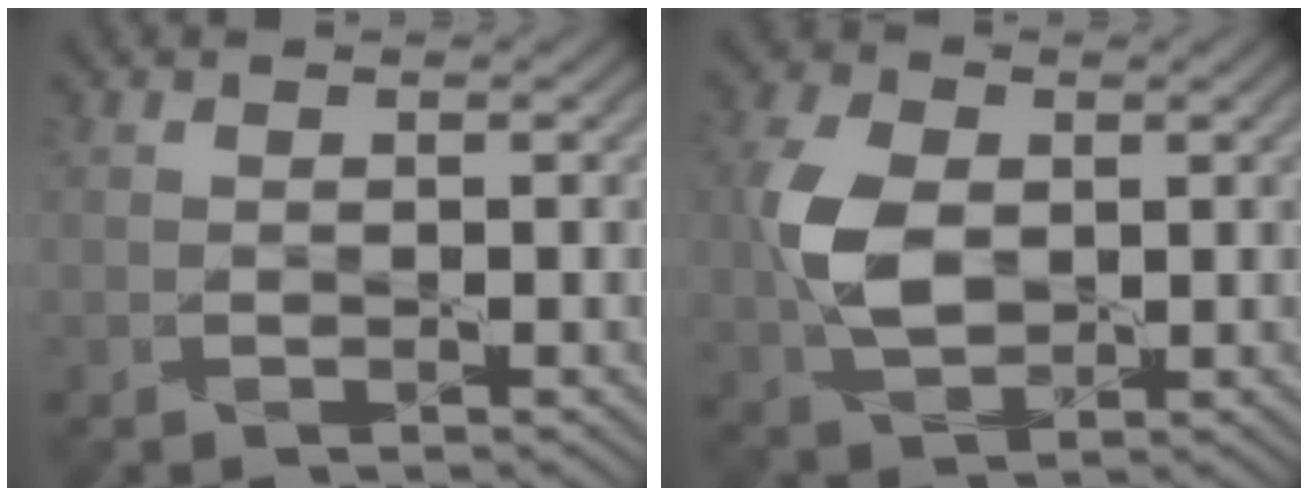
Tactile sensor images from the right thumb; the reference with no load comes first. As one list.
[{"total": 7.3, "force": [0.4, 4.8, 5.5], "torque": [-0.139, 0.002, 0.008]}]